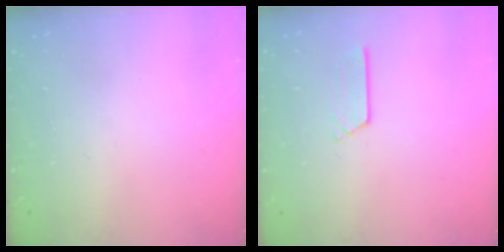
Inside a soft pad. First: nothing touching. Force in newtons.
{"total": 2.7, "press": 2.7, "slide": 0.2}